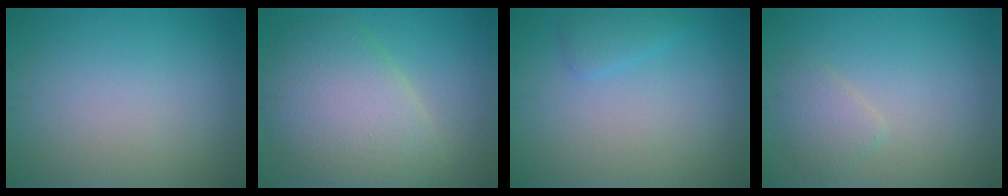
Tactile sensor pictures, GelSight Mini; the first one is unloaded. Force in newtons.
{"total": 8.1, "press": 8.1, "slide": 0.3}
{"total": 1.4, "press": 1.4, "slide": 0.1}
{"total": 1.7, "press": 1.7, "slide": 0.2}